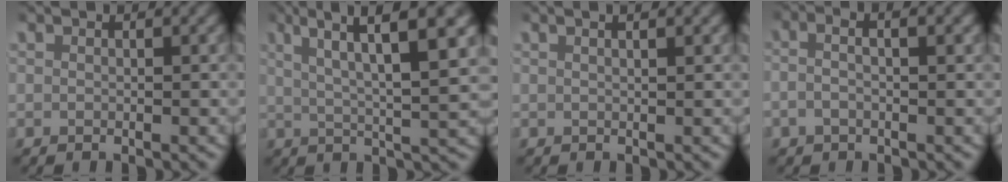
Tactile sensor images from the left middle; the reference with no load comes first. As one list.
[{"total": 7.9, "force": [4.0, 1.4, 6.7], "torque": [-0.098, 0.013, 0.057]}, {"total": 1.1, "force": [0.6, 0.0, 0.8], "torque": [-0.012, 0.007, 0.008]}, {"total": 2.3, "force": [-0.3, 1.0, 2.0], "torque": [-0.043, 0.004, -0.005]}]